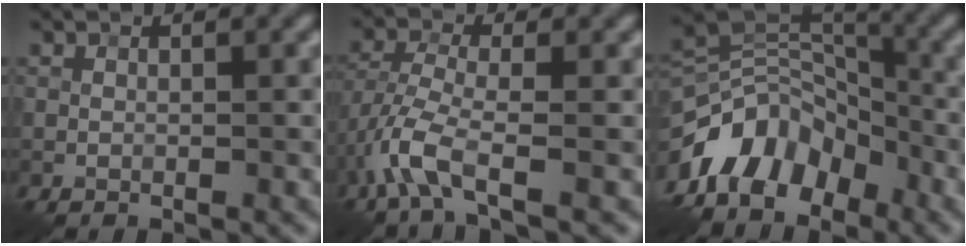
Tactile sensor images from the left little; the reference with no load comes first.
{"total": 4.7, "force": [-2.6, 1.4, 3.7], "torque": [-0.091, -0.003, -0.064]}
{"total": 9.0, "force": [-5.6, 5.2, 4.7], "torque": [-0.073, 0.008, -0.120]}